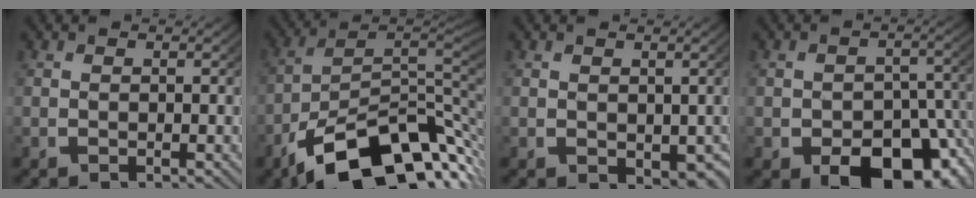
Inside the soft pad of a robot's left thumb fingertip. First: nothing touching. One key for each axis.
{"total": 18.7, "fx": -6.9, "fy": 11.4, "fz": 13.2, "tx": -0.214, "ty": -0.055, "tz": -0.086}
{"total": 3.1, "fx": -0.2, "fy": 2.2, "fz": 2.2, "tx": -0.024, "ty": -0.021, "tz": 0.017}
{"total": 10.1, "fx": -3.9, "fy": 6.4, "fz": 6.8, "tx": -0.106, "ty": -0.049, "tz": -0.035}